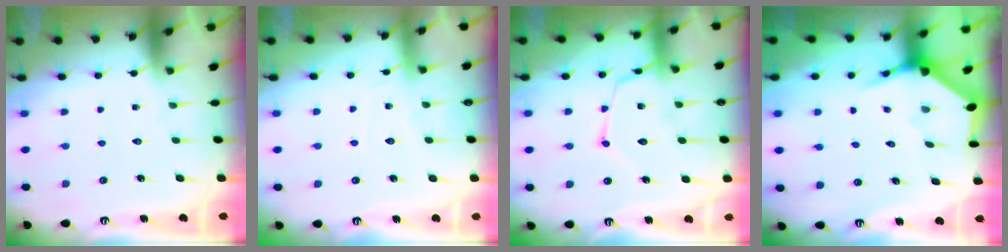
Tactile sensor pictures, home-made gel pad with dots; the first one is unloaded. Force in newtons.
{"total": 5.3, "press": 5.3, "slide": 0.6}
{"total": 14.8, "press": 14.7, "slide": 1.3}
{"total": 3.9, "press": 3.9, "slide": 0.5}